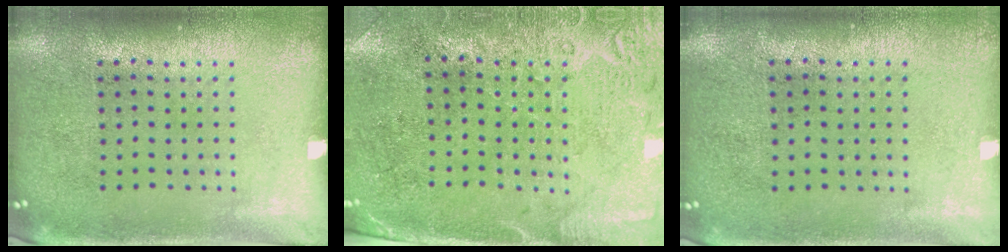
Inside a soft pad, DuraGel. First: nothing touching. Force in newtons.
{"total": 2.7, "press": 2.4, "slide": 1.4}
{"total": 0.0}